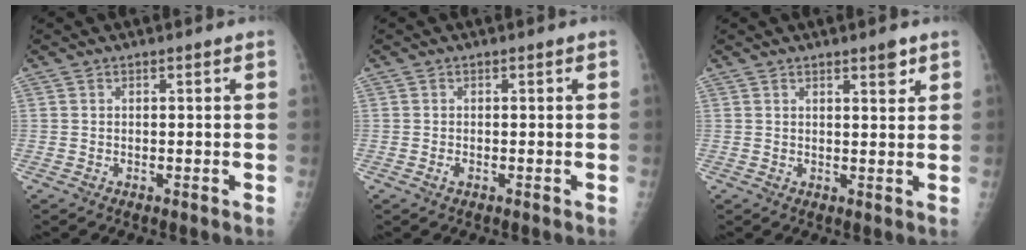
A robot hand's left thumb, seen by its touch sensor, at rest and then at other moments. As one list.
[{"total": 0.8, "force": [-0.2, 0.4, 0.7], "torque": [-0.012, -0.002, -0.005]}, {"total": 3.1, "force": [2.1, 0.8, 2.2], "torque": [-0.024, -0.012, 0.028]}]